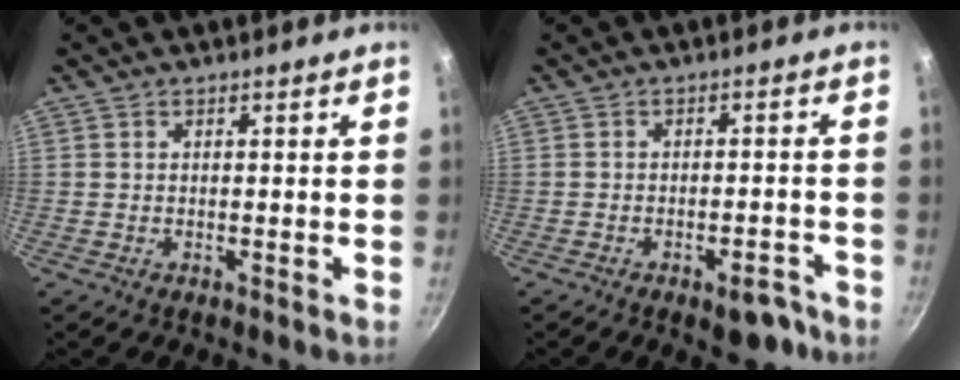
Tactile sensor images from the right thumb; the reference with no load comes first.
{"total": 5.8, "force": [-3.5, 2.8, 3.7], "torque": [-0.021, 0.035, -0.032]}